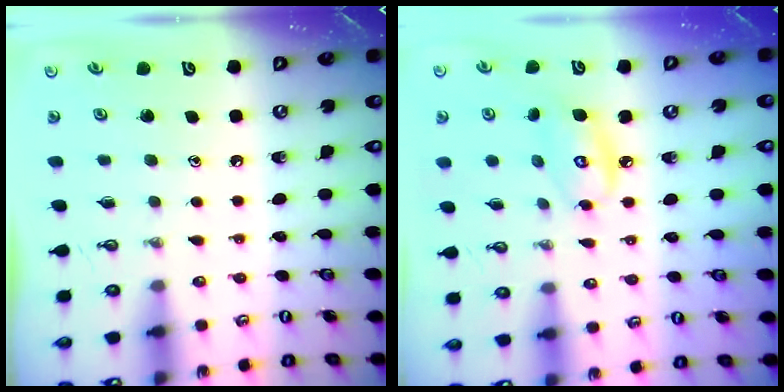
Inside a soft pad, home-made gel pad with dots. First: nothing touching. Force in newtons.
{"total": 8.2, "press": 8.2, "slide": 0.6}